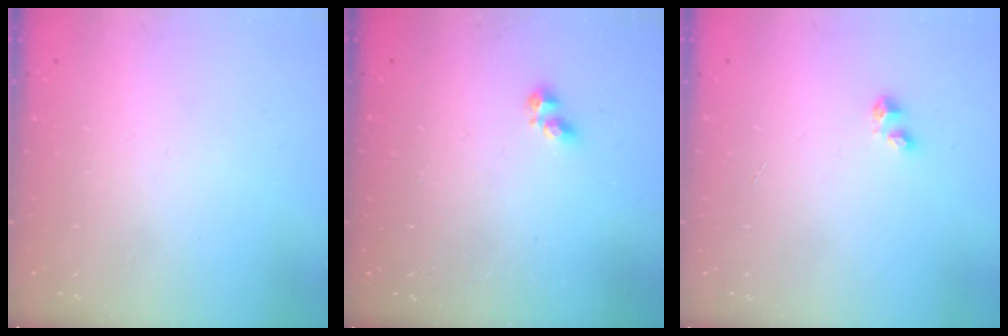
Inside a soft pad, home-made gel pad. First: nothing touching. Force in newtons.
{"total": 2.8, "press": 2.7, "slide": 0.5}
{"total": 3.5, "press": 3.4, "slide": 0.5}